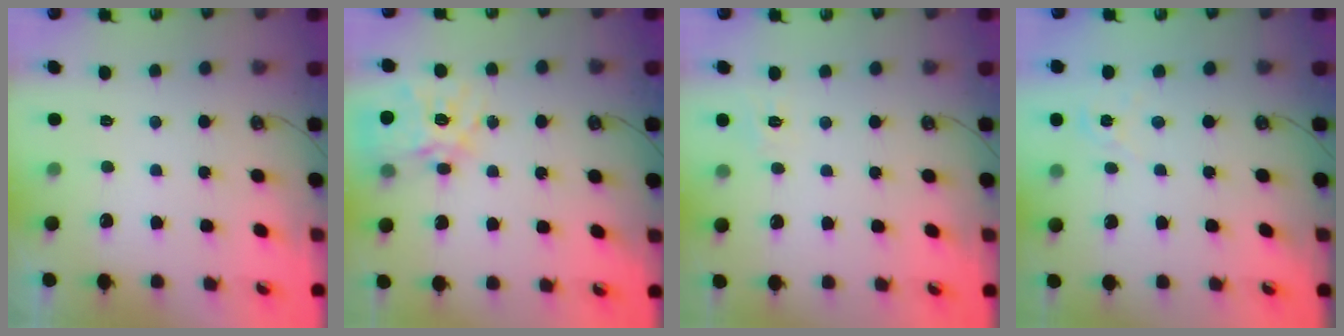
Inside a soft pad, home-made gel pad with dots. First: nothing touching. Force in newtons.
{"total": 16.9, "press": 16.9, "slide": 1.5}
{"total": 3.7, "press": 3.7, "slide": 0.5}
{"total": 2.4, "press": 2.4, "slide": 0.2}